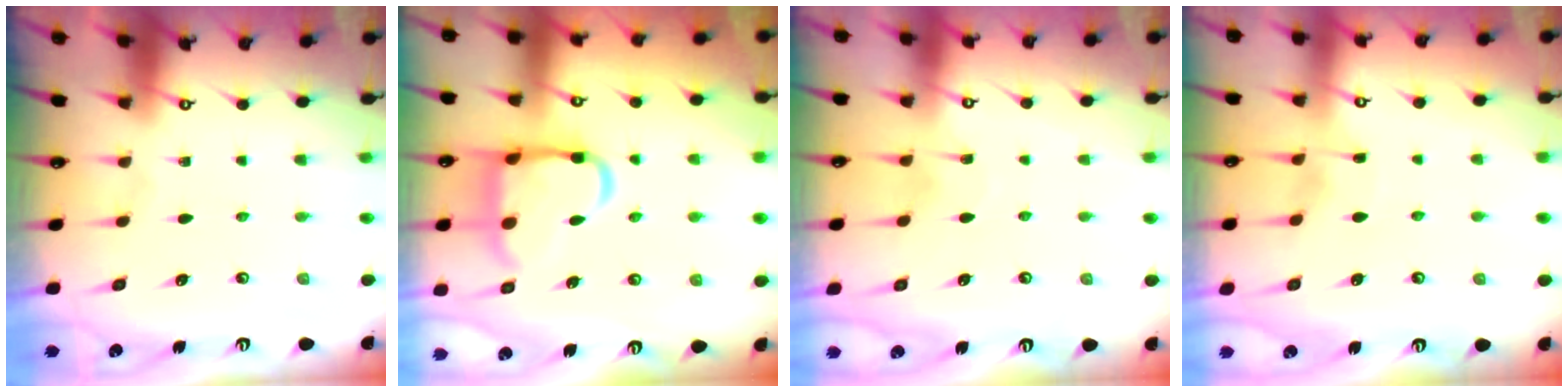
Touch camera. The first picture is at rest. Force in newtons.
{"total": 14.1, "press": 14.1, "slide": 1.6}
{"total": 7.0, "press": 7.0, "slide": 0.5}
{"total": 3.6, "press": 3.6, "slide": 0.5}